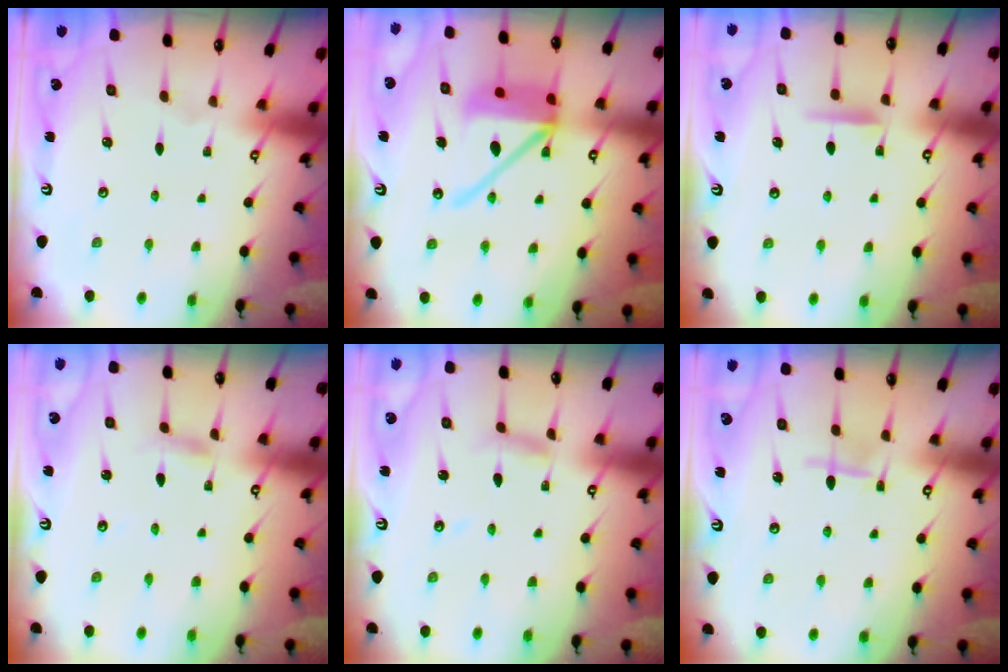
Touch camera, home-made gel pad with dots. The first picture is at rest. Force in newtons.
{"total": 14.7, "press": 14.6, "slide": 2.0}
{"total": 8.2, "press": 8.2, "slide": 0.1}
{"total": 2.3, "press": 2.3, "slide": 0.3}
{"total": 5.9, "press": 5.9, "slide": 0.5}
{"total": 5.8, "press": 5.8, "slide": 0.8}